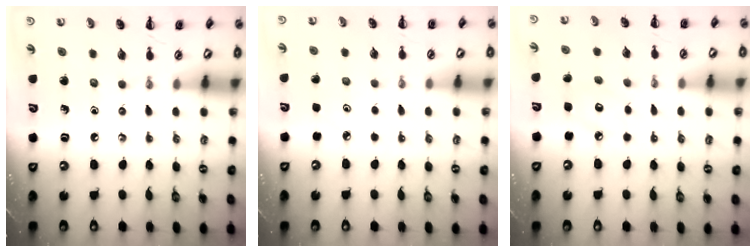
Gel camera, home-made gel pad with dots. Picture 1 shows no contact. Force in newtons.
{"total": 4.0, "press": 3.8, "slide": 1.3}
{"total": 4.8, "press": 4.7, "slide": 0.7}